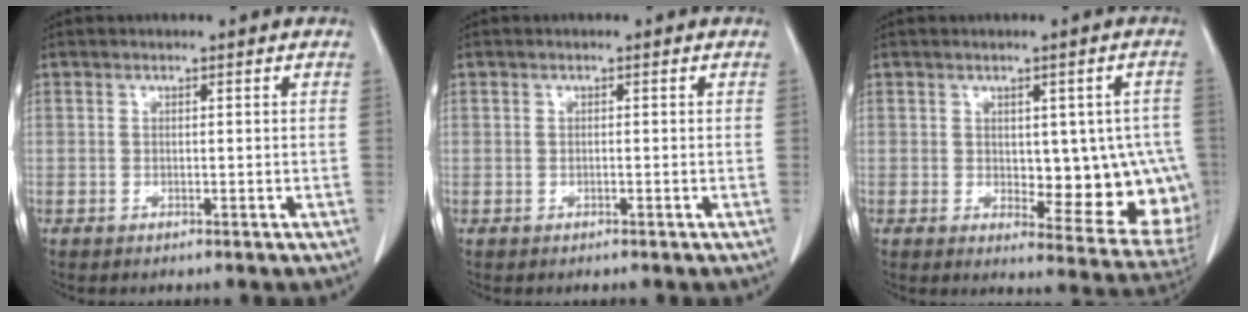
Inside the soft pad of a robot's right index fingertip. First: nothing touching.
{"total": 0.0}
{"total": 13.3, "force": [-0.7, 5.8, 12.0], "torque": [-0.113, 0.002, 0.008]}